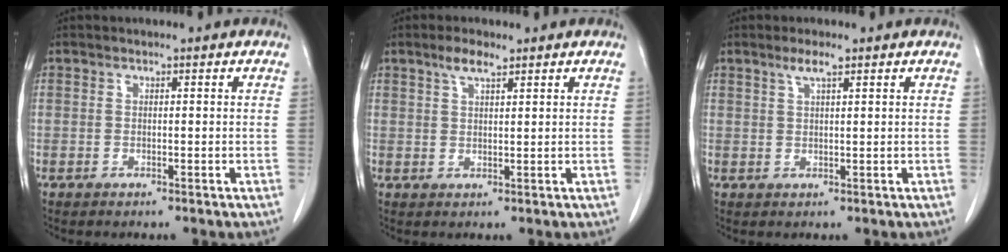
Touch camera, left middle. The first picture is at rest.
{"total": 3.0, "force": [2.2, 0.7, 2.0], "torque": [-0.046, 0.005, 0.042]}
{"total": 2.2, "force": [1.5, 0.1, 1.7], "torque": [-0.039, 0.002, 0.031]}